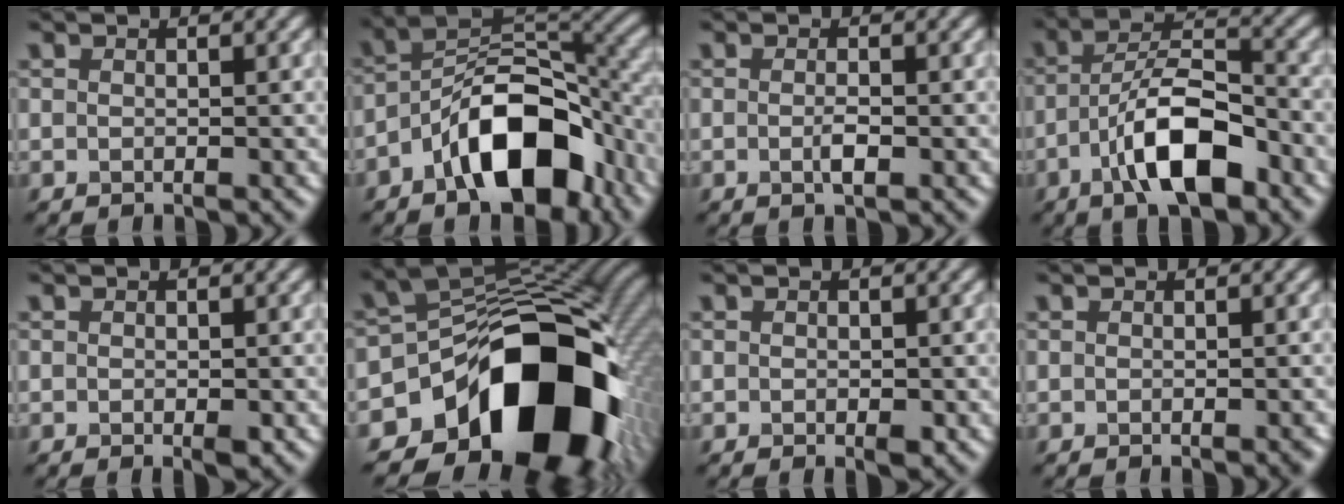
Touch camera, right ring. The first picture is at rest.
{"total": 10.2, "force": [-4.8, 5.2, 7.4], "torque": [-0.109, 0.015, -0.092]}
{"total": 1.1, "force": [-0.3, 0.2, 1.1], "torque": [-0.021, -0.002, -0.006]}
{"total": 7.9, "force": [-3.7, 3.0, 6.4], "torque": [-0.105, 0.013, -0.068]}
{"total": 0.7, "force": [-0.3, 0.3, 0.6], "torque": [-0.007, 0.000, -0.002]}
{"total": 16.8, "force": [-8.2, 10.7, 10.1], "torque": [-0.125, -0.011, -0.134]}
{"total": 0.8, "force": [-0.2, 0.5, 0.6], "torque": [-0.006, 0.000, 0.000]}
{"total": 0.6, "force": [-0.4, 0.1, 0.4], "torque": [-0.003, -0.001, -0.003]}